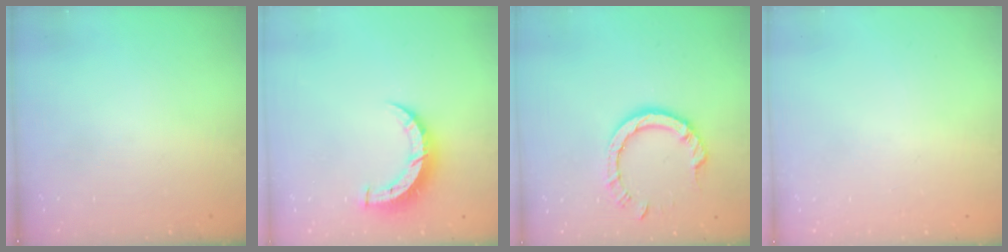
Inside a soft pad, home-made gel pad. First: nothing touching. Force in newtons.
{"total": 7.2, "press": 7.2, "slide": 0.3}
{"total": 8.5, "press": 8.4, "slide": 1.0}
{"total": 2.4, "press": 2.4, "slide": 0.2}